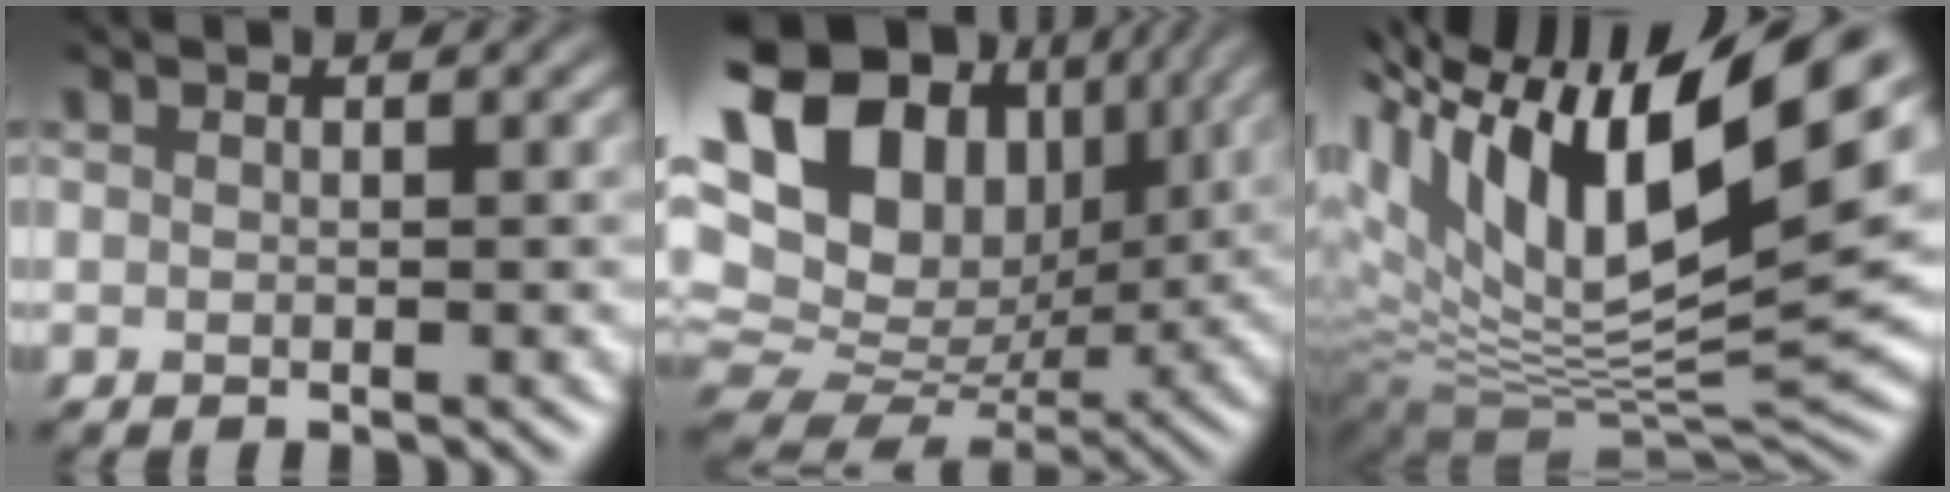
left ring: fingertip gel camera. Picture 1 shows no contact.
{"total": 17.9, "force": [7.0, 12.5, 10.9], "torque": [-0.236, 0.044, 0.129]}
{"total": 16.4, "force": [6.1, 6.6, 13.8], "torque": [-0.263, 0.020, 0.102]}